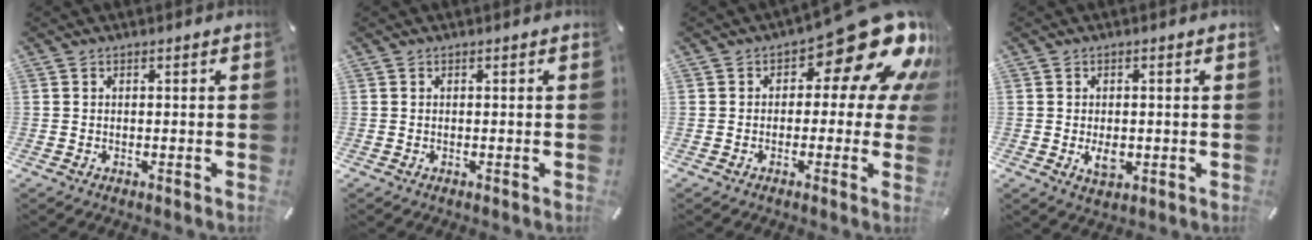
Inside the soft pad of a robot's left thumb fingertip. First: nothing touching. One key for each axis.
{"total": 0.0}
{"total": 19.6, "fx": 9.4, "fy": 8.6, "fz": 14.9, "tx": -0.178, "ty": -0.067, "tz": 0.154}
{"total": 4.0, "fx": -0.6, "fy": 2.6, "fz": 3.0, "tx": -0.058, "ty": -0.005, "tz": -0.012}